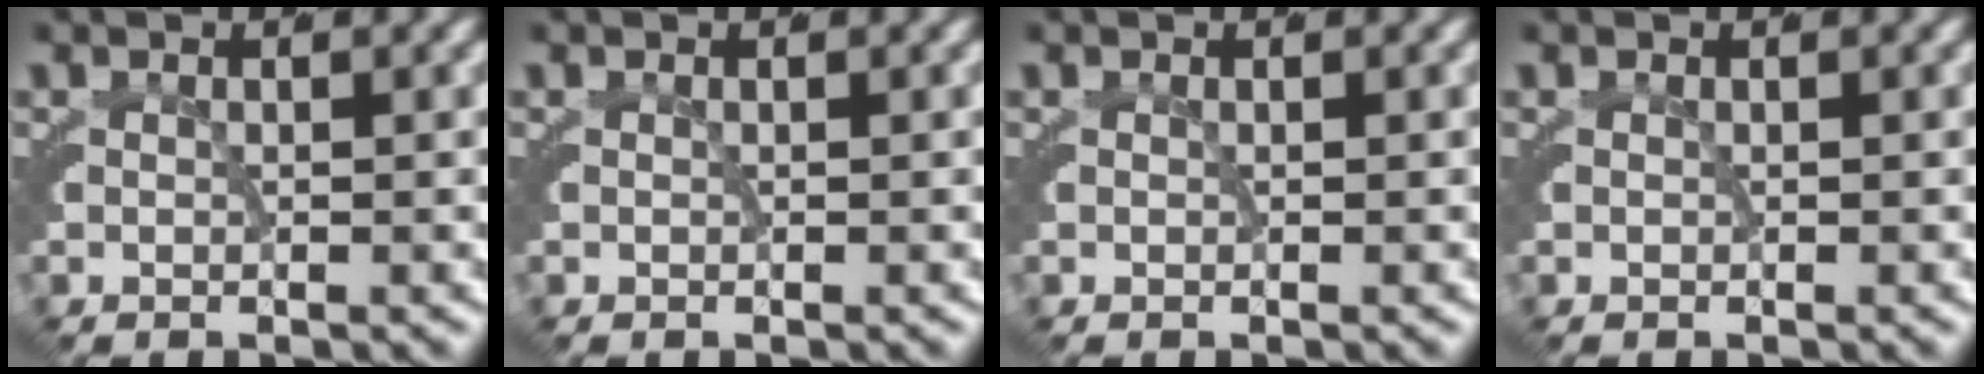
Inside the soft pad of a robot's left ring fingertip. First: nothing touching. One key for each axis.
{"total": 0.0}
{"total": 0.0}
{"total": 0.0}